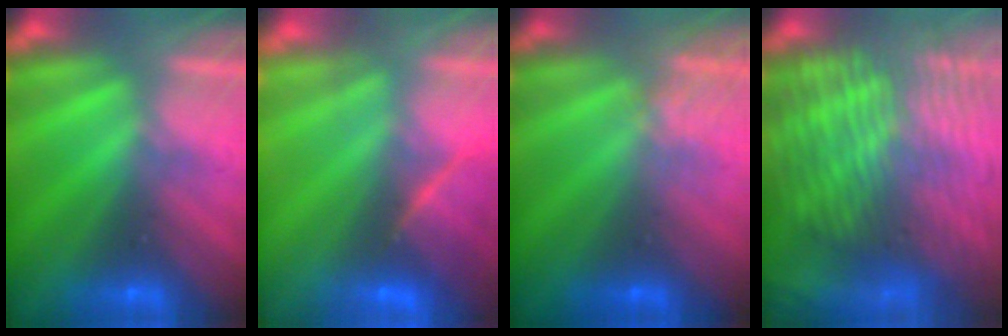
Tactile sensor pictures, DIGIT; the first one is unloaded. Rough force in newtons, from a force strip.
{"total": 7.7}
{"total": 2.6}
{"total": 7.1}